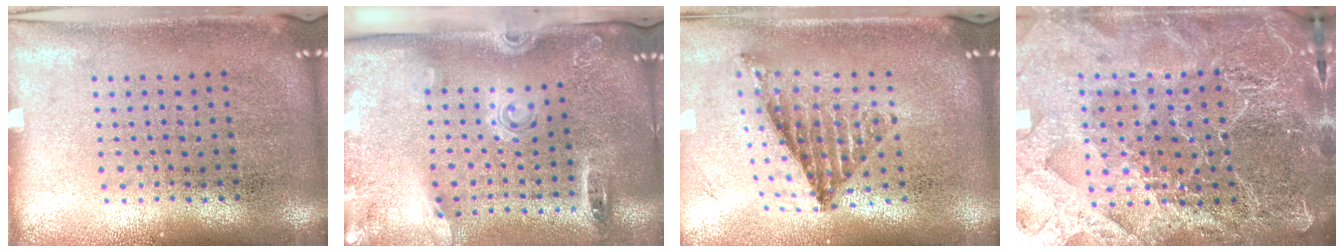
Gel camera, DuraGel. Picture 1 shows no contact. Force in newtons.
{"total": 2.8, "press": 1.9, "slide": 2.0}
{"total": 1.0, "press": 0.9, "slide": 0.4}
{"total": 5.2, "press": 4.7, "slide": 2.2}